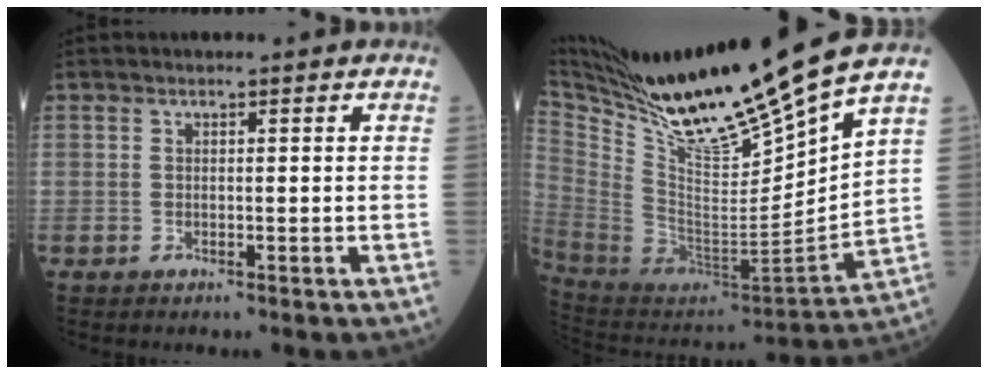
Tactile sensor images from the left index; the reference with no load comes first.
{"total": 24.4, "force": [19.6, -1.2, 14.6], "torque": [-0.243, -0.046, 0.350]}